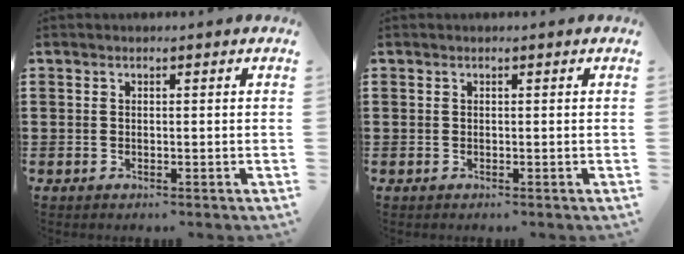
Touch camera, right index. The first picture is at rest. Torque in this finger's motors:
{"motor_torque": [0.00, 0.00, 0.00, 0.00]}